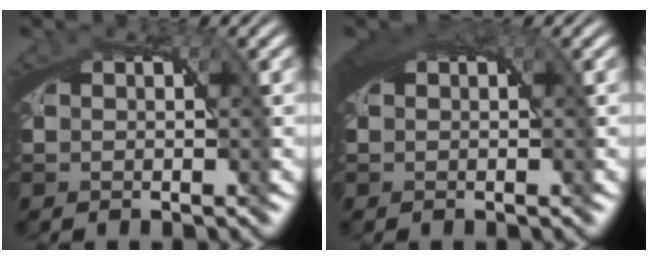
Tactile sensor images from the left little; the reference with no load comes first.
{"total": 2.5, "force": [0.9, 1.2, 2.0], "torque": [-0.039, -0.001, 0.015]}